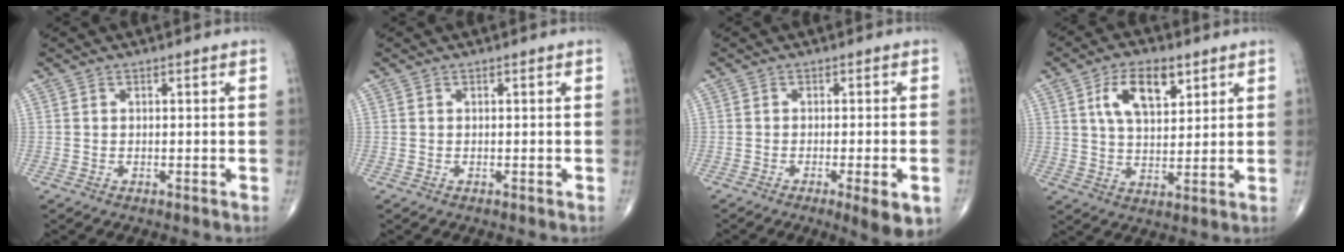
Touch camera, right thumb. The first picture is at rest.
{"total": 0.0}
{"total": 6.7, "force": [-2.9, 1.3, 5.9], "torque": [-0.079, -0.008, -0.038]}
{"total": 10.2, "force": [4.5, 5.2, 7.4], "torque": [-0.111, -0.014, 0.082]}